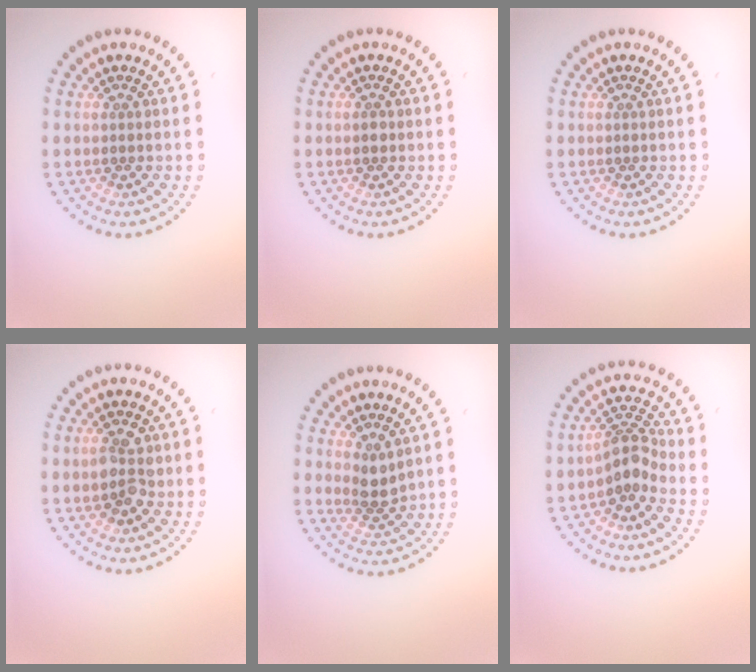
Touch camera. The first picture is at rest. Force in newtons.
{"total": 0.9, "press": 0.9, "slide": 0.1}
{"total": 0.0}
{"total": 2.4, "press": 2.4, "slide": 0.2}
{"total": 2.0, "press": 1.6, "slide": 1.2}
{"total": 2.9, "press": 2.2, "slide": 1.8}